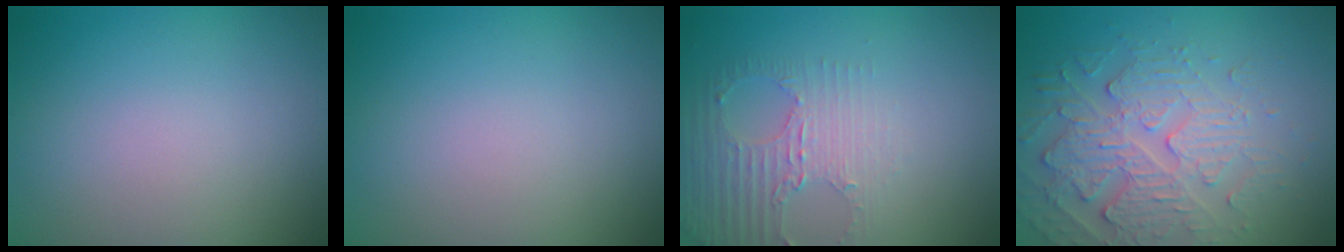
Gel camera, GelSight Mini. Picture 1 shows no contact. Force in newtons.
{"total": 0.0}
{"total": 2.8, "press": 2.4, "slide": 1.4}
{"total": 4.8, "press": 4.1, "slide": 2.3}